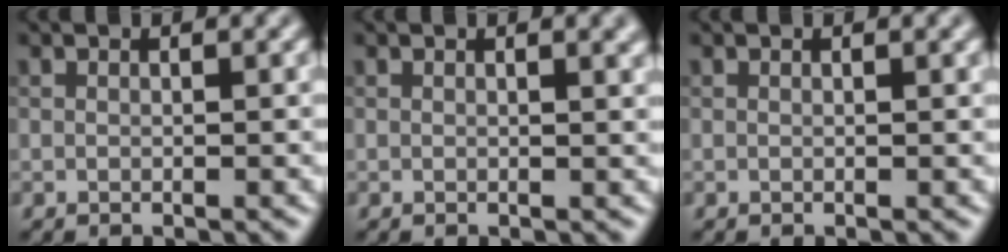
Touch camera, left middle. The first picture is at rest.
{"total": 1.7, "force": [0.9, 0.7, 1.3], "torque": [-0.009, 0.003, 0.007]}
{"total": 0.7, "force": [0.3, 0.3, 0.5], "torque": [-0.003, 0.004, 0.002]}